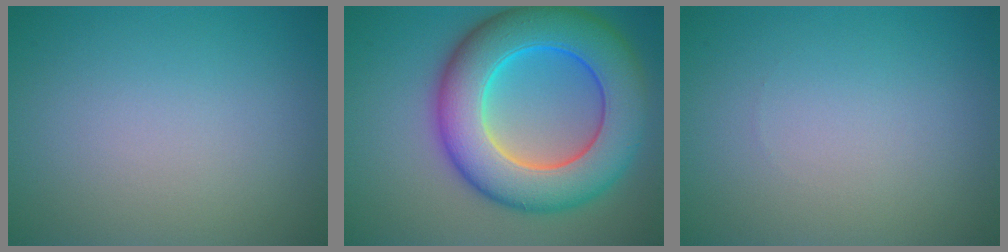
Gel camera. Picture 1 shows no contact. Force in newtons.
{"total": 11.8, "press": 11.8, "slide": 0.4}
{"total": 0.0}